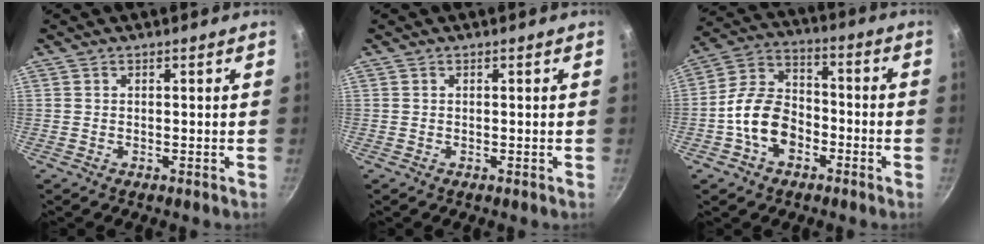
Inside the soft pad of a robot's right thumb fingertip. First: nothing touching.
{"total": 0.0}
{"total": 11.8, "force": [-4.2, 8.5, 7.0], "torque": [-0.097, 0.044, -0.089]}